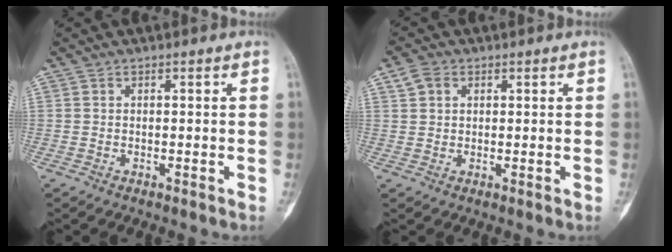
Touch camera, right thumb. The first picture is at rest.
{"total": 3.4, "force": [1.5, 2.5, 1.7], "torque": [-0.027, 0.003, 0.032]}